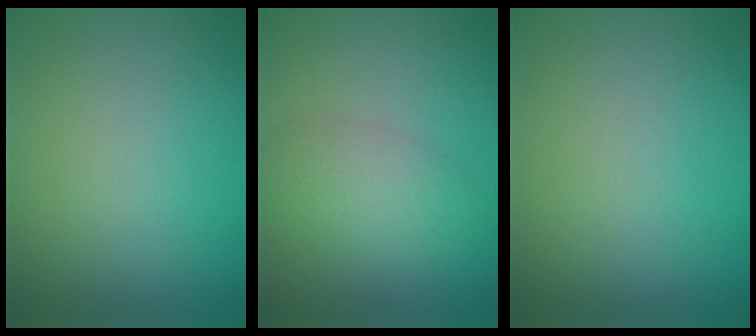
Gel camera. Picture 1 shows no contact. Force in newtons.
{"total": 3.6, "press": 3.6, "slide": 0.0}
{"total": 0.0}